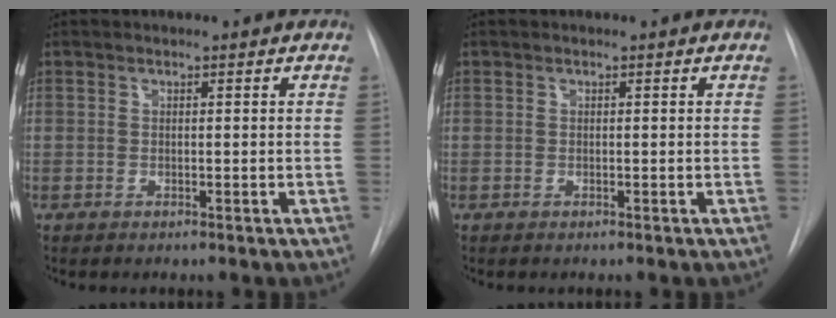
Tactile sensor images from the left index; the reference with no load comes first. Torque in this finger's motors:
{"motor_torque": [0.22, -0.41, 0.01, 0.01]}